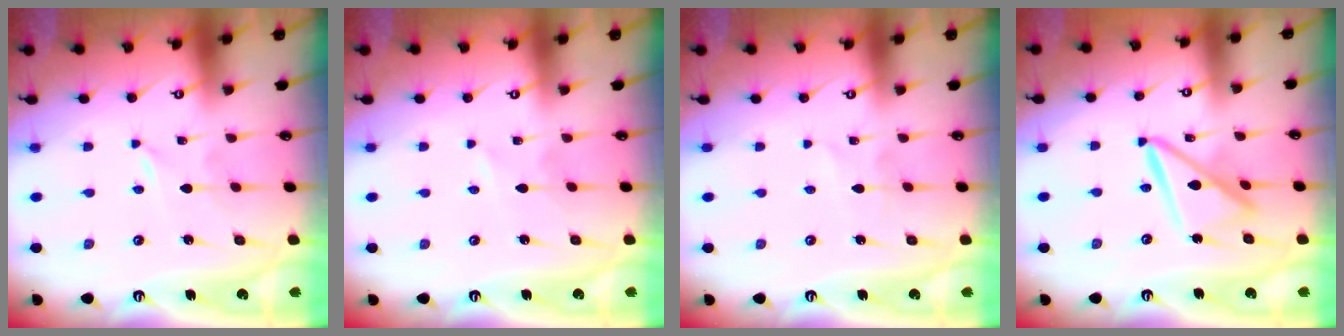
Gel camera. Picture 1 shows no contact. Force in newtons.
{"total": 1.4, "press": 1.4, "slide": 0.2}
{"total": 1.8, "press": 1.7, "slide": 0.2}
{"total": 12.7, "press": 12.7, "slide": 1.2}